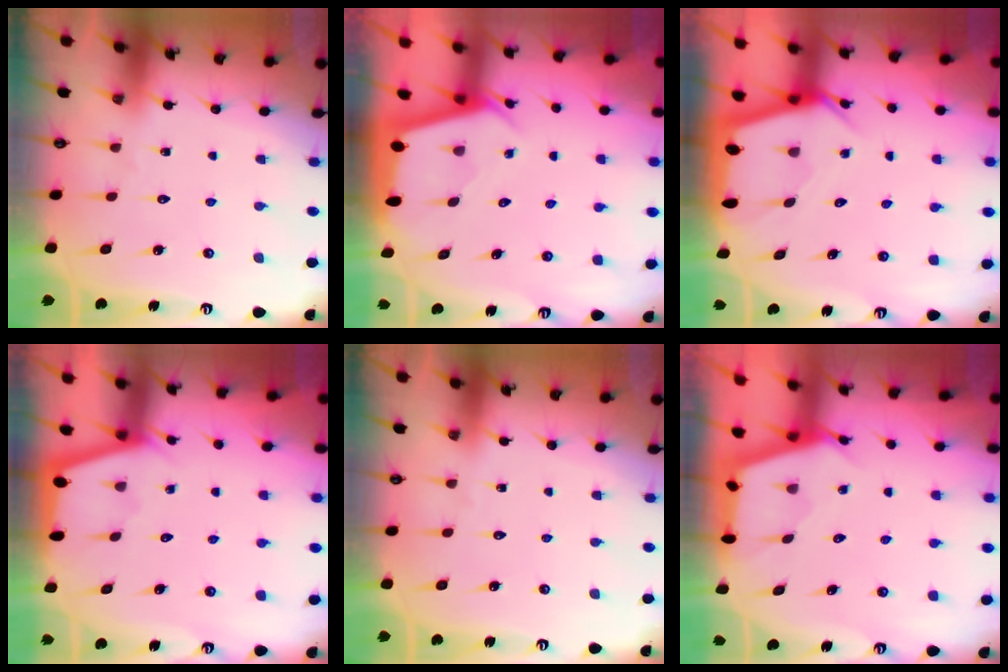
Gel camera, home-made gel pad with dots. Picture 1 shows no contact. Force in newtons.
{"total": 3.4, "press": 3.4, "slide": 0.2}
{"total": 3.5, "press": 3.5, "slide": 0.4}
{"total": 1.8, "press": 1.8, "slide": 0.4}
{"total": 0.0}
{"total": 2.9, "press": 2.8, "slide": 0.4}